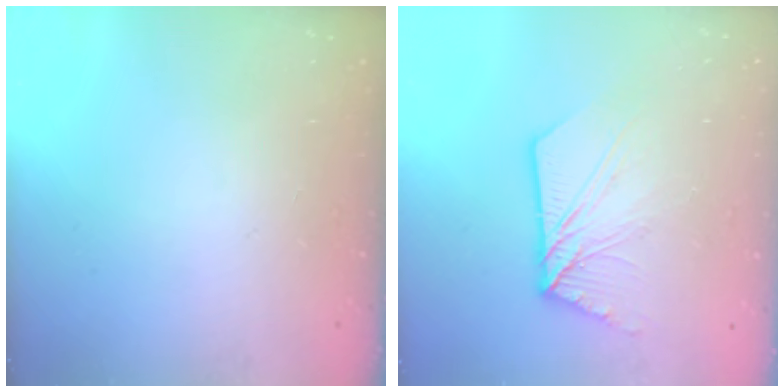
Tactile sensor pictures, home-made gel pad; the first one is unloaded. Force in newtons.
{"total": 11.5, "press": 11.4, "slide": 1.0}